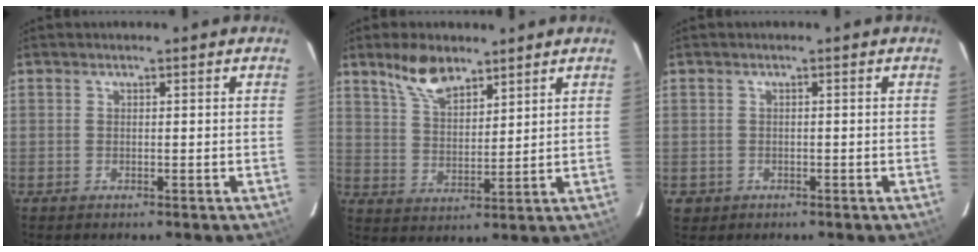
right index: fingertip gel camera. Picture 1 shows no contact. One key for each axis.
{"total": 8.3, "fx": 6.2, "fy": 3.5, "fz": 4.4, "tx": -0.079, "ty": 0.010, "tz": 0.120}
{"total": 2.3, "fx": -0.5, "fy": 2.2, "fz": 0.4, "tx": -0.011, "ty": 0.001, "tz": -0.003}